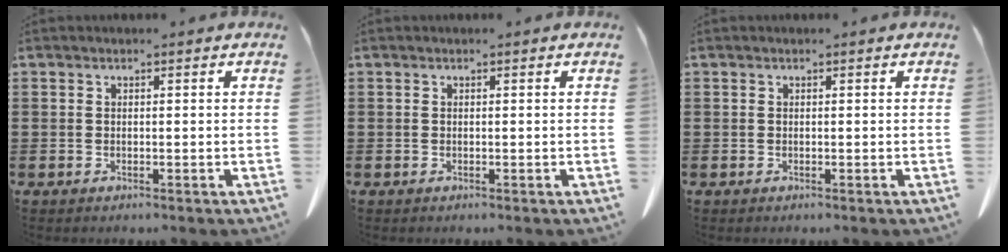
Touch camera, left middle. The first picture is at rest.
{"total": 0.0}
{"total": 0.0}